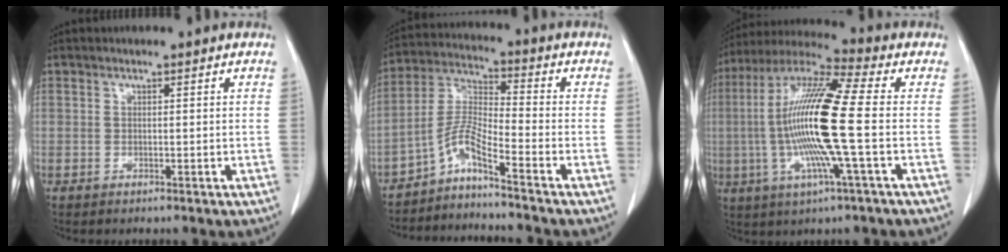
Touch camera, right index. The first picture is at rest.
{"total": 6.6, "force": [-5.1, -1.0, 4.0], "torque": [-0.093, 0.002, -0.099]}
{"total": 16.9, "force": [-1.8, 0.1, 16.8], "torque": [-0.341, -0.001, -0.047]}